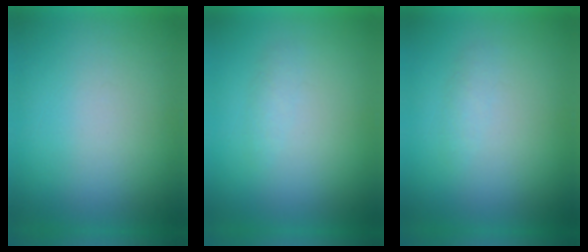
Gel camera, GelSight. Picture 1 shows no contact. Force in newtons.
{"total": 1.3}
{"total": 1.2}